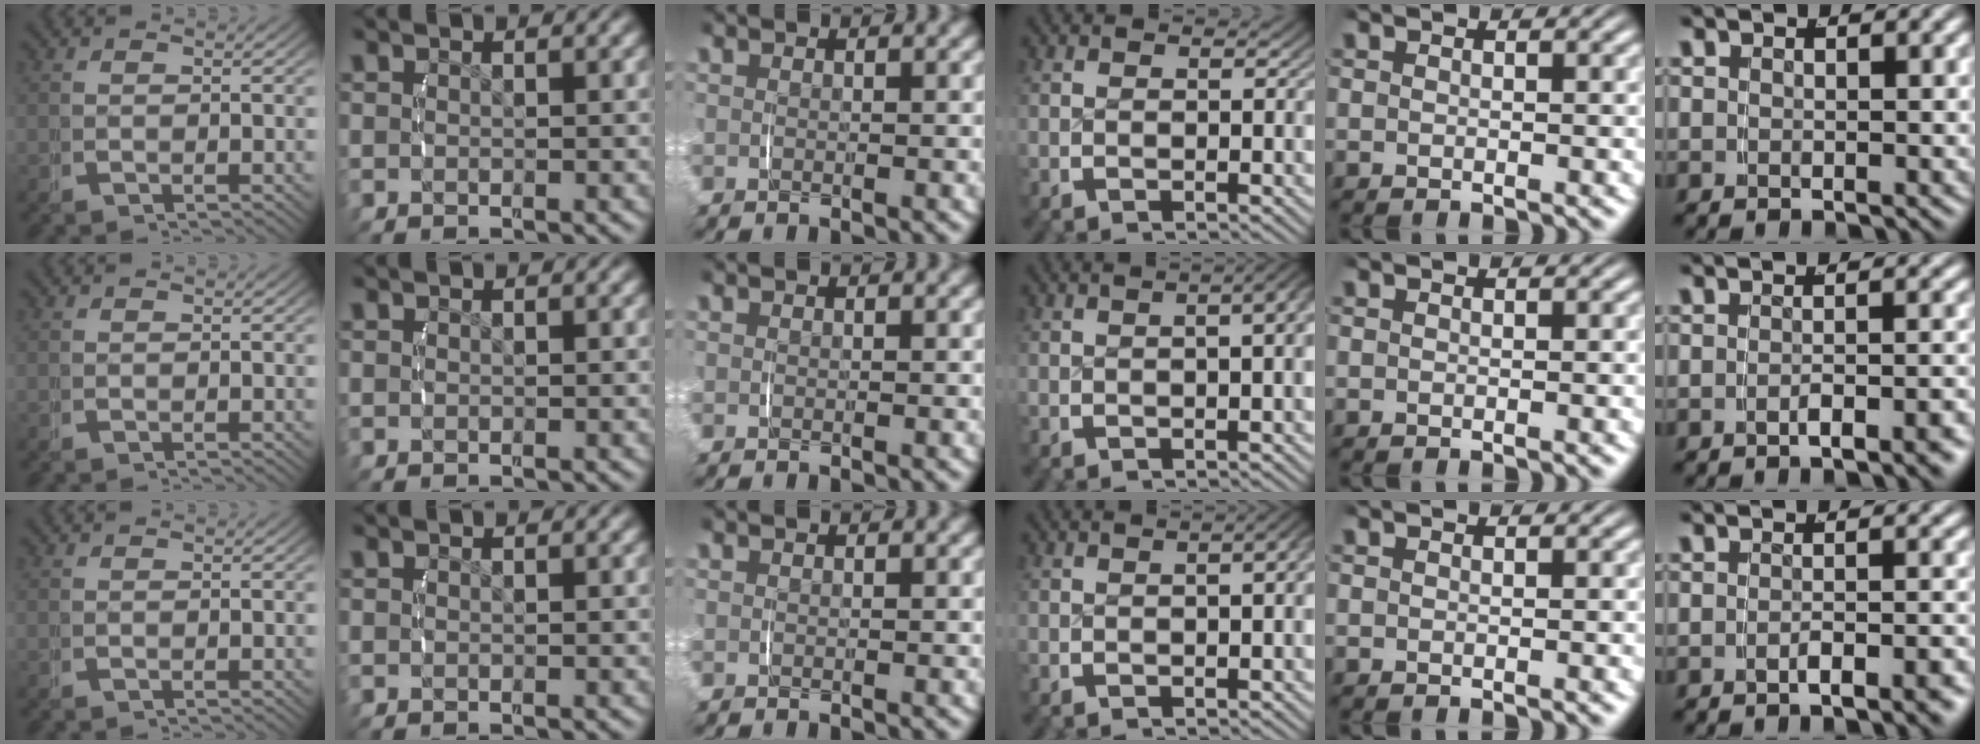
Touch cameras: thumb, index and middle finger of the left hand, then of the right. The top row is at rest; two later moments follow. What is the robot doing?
{"motion": "lift_and_place", "object": "jewelry box"}